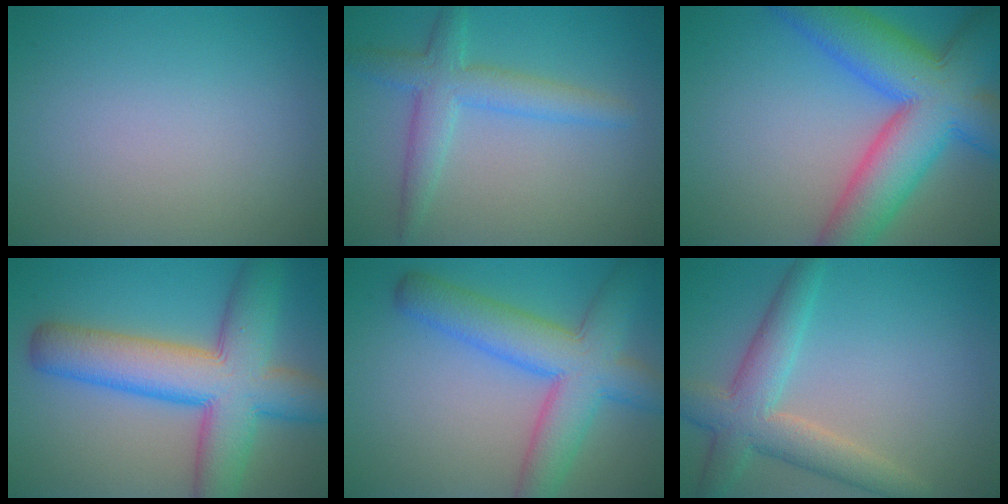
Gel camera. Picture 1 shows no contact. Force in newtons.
{"total": 4.0, "press": 4.0, "slide": 0.1}
{"total": 12.3, "press": 12.3, "slide": 0.4}
{"total": 10.9, "press": 10.8, "slide": 0.4}
{"total": 8.0, "press": 8.0, "slide": 0.3}
{"total": 5.2, "press": 5.2, "slide": 0.2}